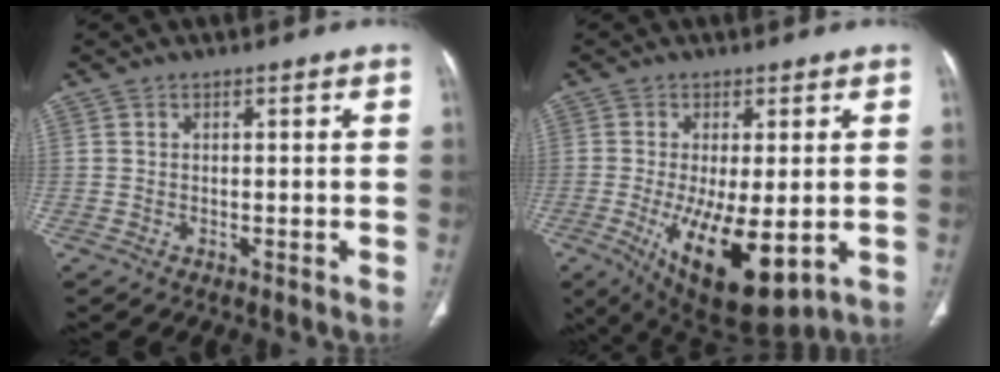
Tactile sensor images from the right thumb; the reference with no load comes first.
{"total": 14.7, "force": [-3.6, 5.5, 13.1], "torque": [-0.224, -0.028, -0.037]}